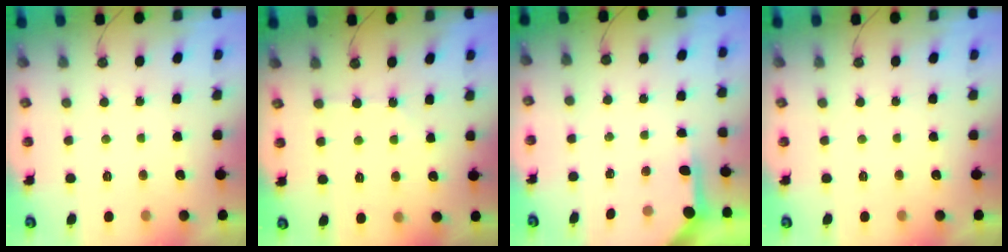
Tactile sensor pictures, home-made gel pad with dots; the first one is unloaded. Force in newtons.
{"total": 2.8, "press": 2.8, "slide": 0.5}
{"total": 3.9, "press": 3.9, "slide": 0.4}
{"total": 0.0}